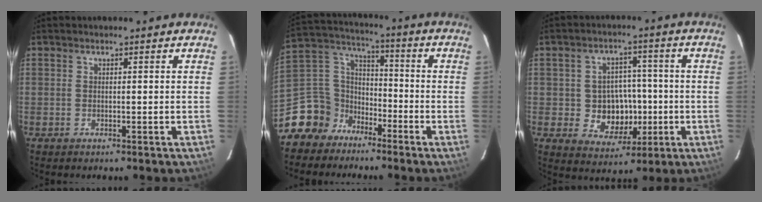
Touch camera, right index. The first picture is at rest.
{"total": 11.4, "force": [-8.0, 8.0, 1.4], "torque": [-0.059, 0.053, -0.155]}
{"total": 9.1, "force": [-1.6, 7.9, 4.2], "torque": [-0.092, 0.012, -0.010]}